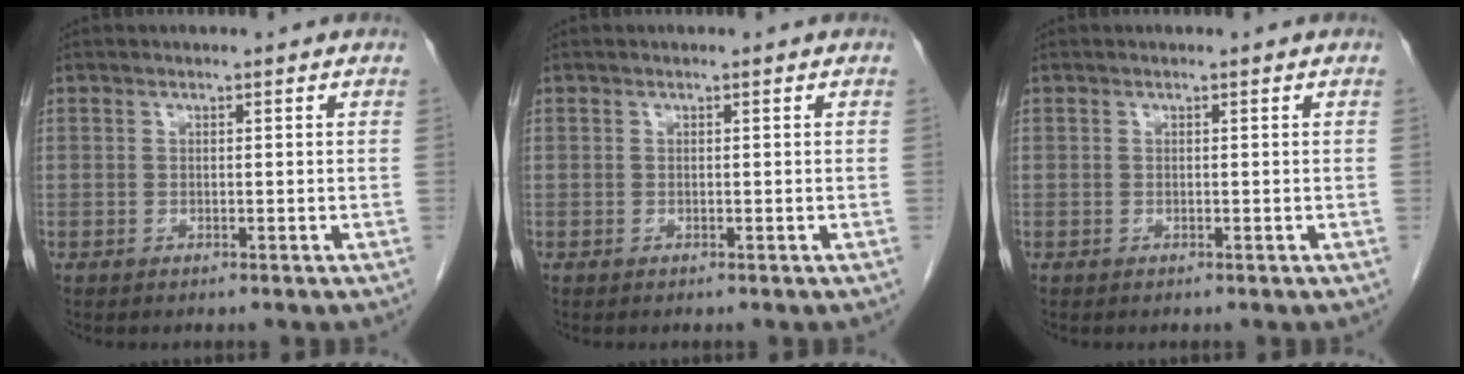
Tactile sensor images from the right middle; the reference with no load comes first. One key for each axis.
{"total": 0.0}
{"total": 0.0}